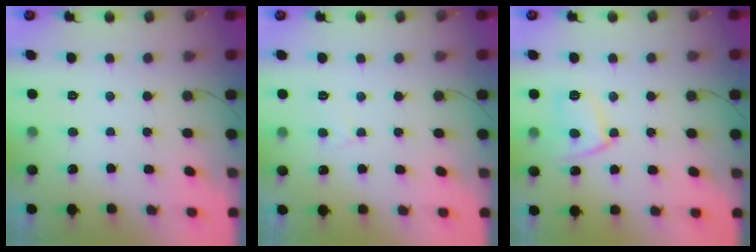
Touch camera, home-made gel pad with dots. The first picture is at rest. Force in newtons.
{"total": 2.3, "press": 2.3, "slide": 0.2}
{"total": 10.0, "press": 10.0, "slide": 0.8}